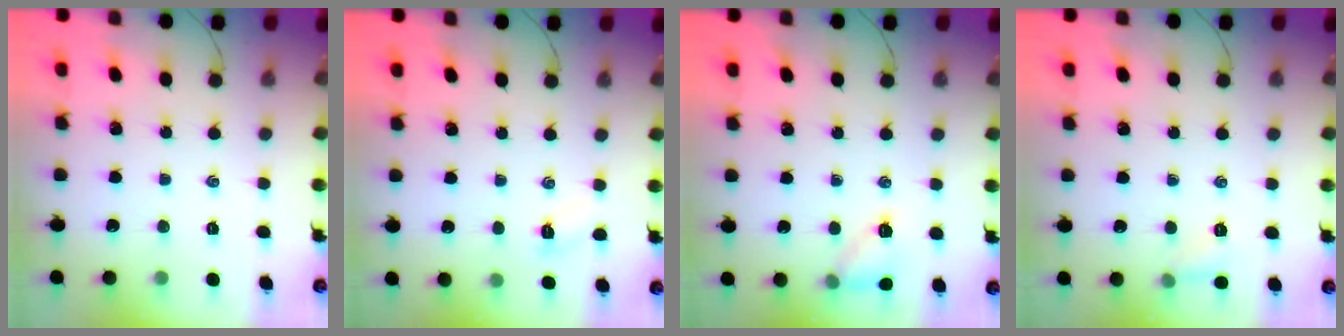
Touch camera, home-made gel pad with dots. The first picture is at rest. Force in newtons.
{"total": 3.2, "press": 3.1, "slide": 0.9}
{"total": 9.4, "press": 9.2, "slide": 1.8}
{"total": 5.0, "press": 4.8, "slide": 1.5}